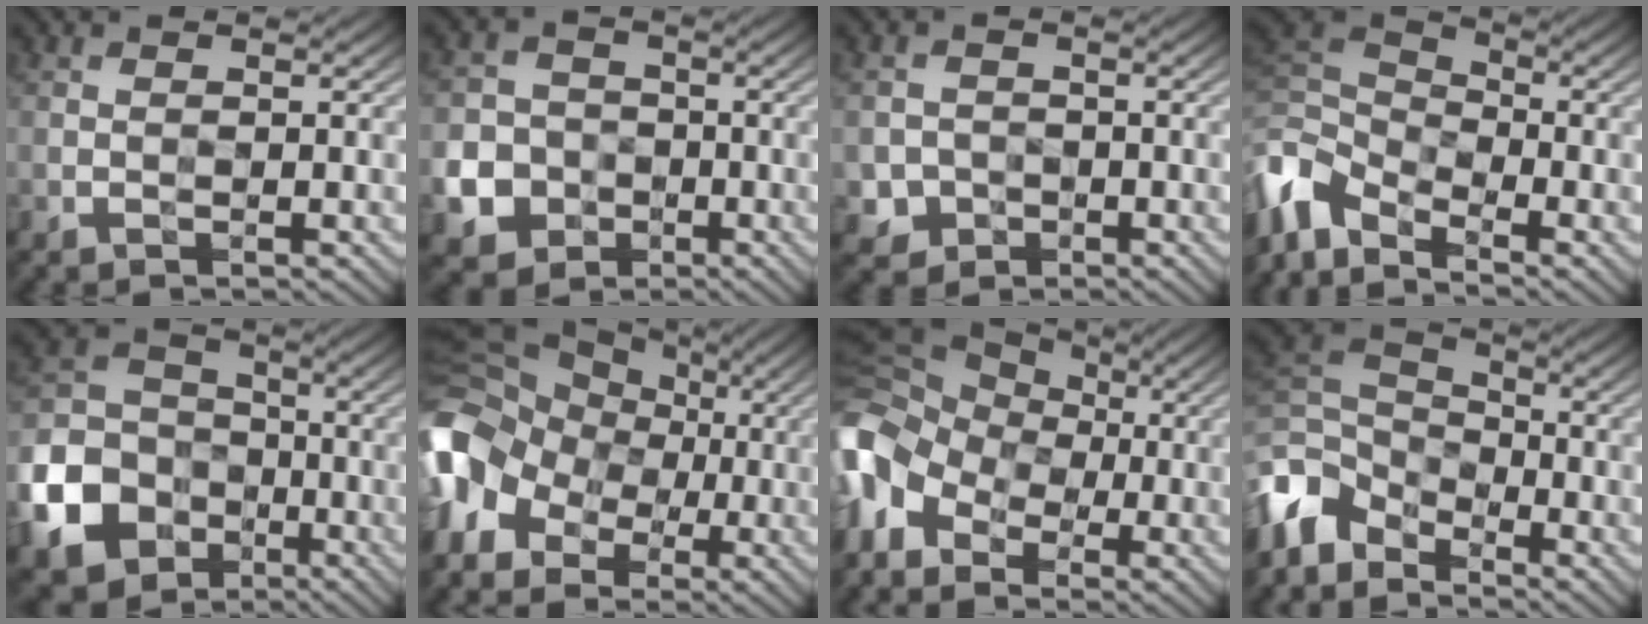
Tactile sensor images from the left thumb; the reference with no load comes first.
{"total": 6.7, "force": [-2.6, 5.9, 2.0], "torque": [-0.060, -0.020, -0.067]}
{"total": 2.5, "force": [-1.1, 2.3, 0.2], "torque": [-0.001, -0.004, -0.019]}
{"total": 7.0, "force": [-4.8, 3.2, 4.0], "torque": [-0.092, -0.009, -0.110]}
{"total": 14.2, "force": [-5.8, 11.3, 6.4], "torque": [-0.220, -0.038, -0.116]}
{"total": 11.9, "force": [-2.8, 10.2, 5.5], "torque": [-0.169, -0.011, -0.071]}
{"total": 10.0, "force": [-3.7, 7.7, 5.1], "torque": [-0.154, -0.015, -0.085]}
{"total": 6.7, "force": [-4.1, 4.1, 3.4], "torque": [-0.086, 0.001, -0.104]}